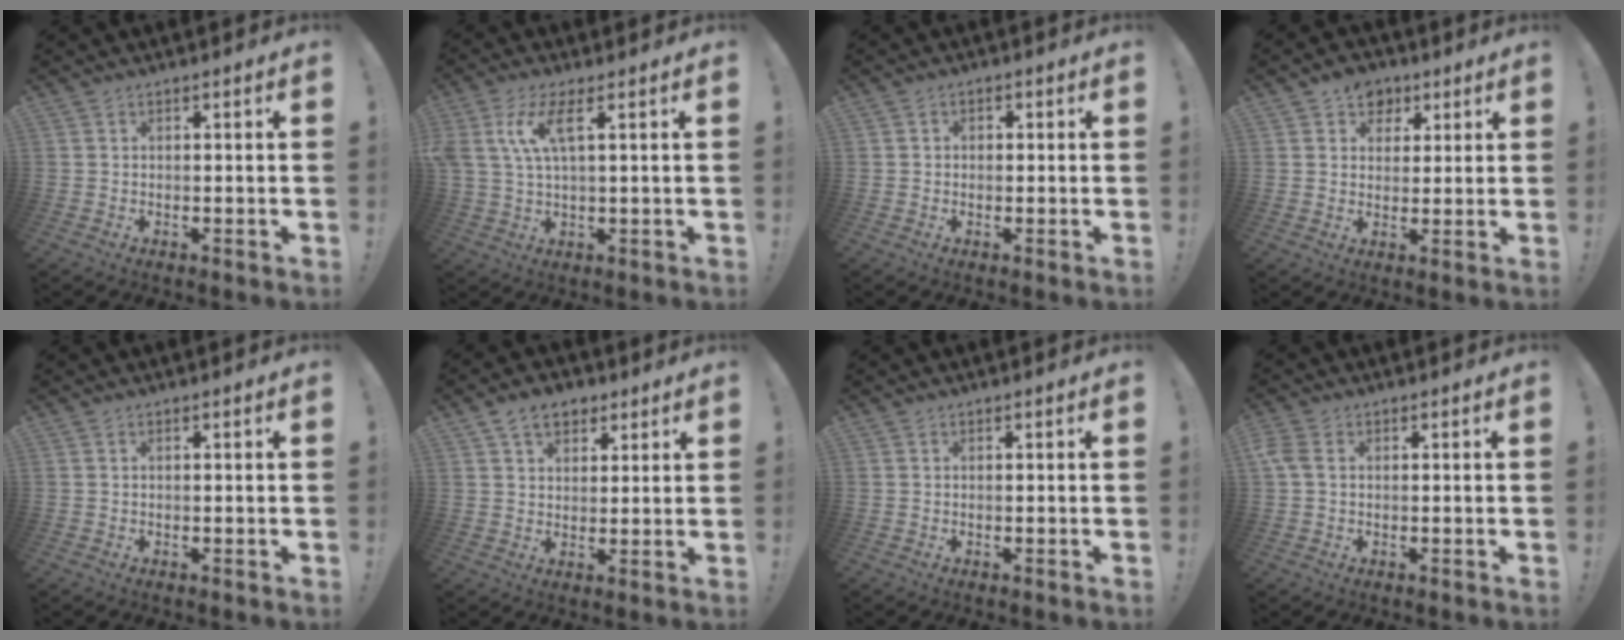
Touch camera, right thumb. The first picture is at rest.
{"total": 8.7, "force": [3.3, 2.8, 7.6], "torque": [-0.149, -0.004, 0.059]}
{"total": 1.5, "force": [-0.4, 1.3, 0.5], "torque": [-0.006, 0.005, -0.009]}
{"total": 7.0, "force": [3.5, 5.8, 1.8], "torque": [-0.007, -0.020, 0.064]}
{"total": 0.0}
{"total": 7.9, "force": [4.5, 5.4, 3.7], "torque": [-0.061, -0.007, 0.086]}
{"total": 0.0}
{"total": 3.0, "force": [0.9, 1.9, 2.2], "torque": [-0.051, 0.006, 0.015]}